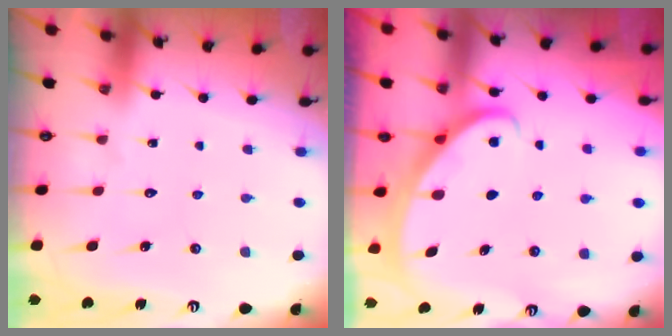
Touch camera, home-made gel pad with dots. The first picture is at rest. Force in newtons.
{"total": 2.8, "press": 2.7, "slide": 0.4}